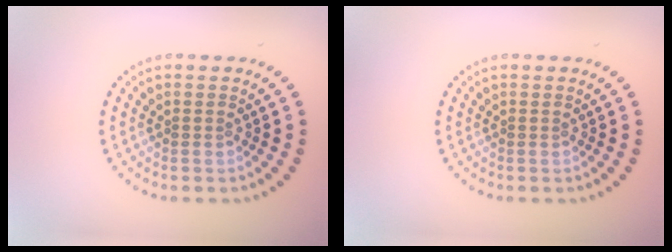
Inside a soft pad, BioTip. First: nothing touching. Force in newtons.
{"total": 0.0}